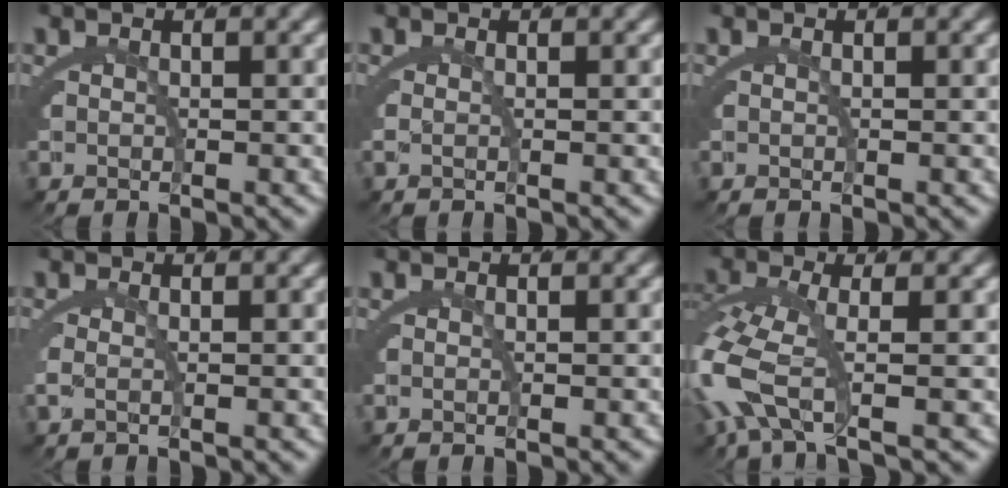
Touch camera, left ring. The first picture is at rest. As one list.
[{"total": 0.7, "force": [0.0, -0.3, 0.7], "torque": [-0.019, -0.007, 0.003]}, {"total": 0.0}, {"total": 1.1, "force": [0.0, -0.2, 1.1], "torque": [-0.031, -0.009, 0.003]}, {"total": 0.0}, {"total": 5.0, "force": [-1.4, 1.8, 4.4], "torque": [-0.136, -0.033, -0.006]}]